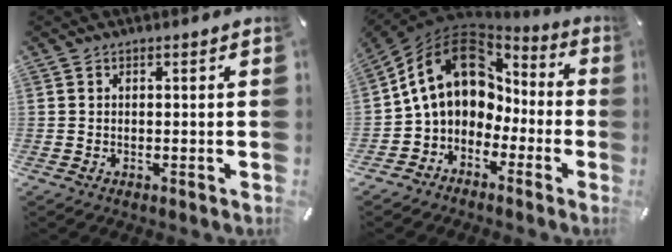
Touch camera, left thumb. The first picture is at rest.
{"total": 15.8, "force": [1.8, 12.4, 9.6], "torque": [-0.199, 0.011, 0.032]}